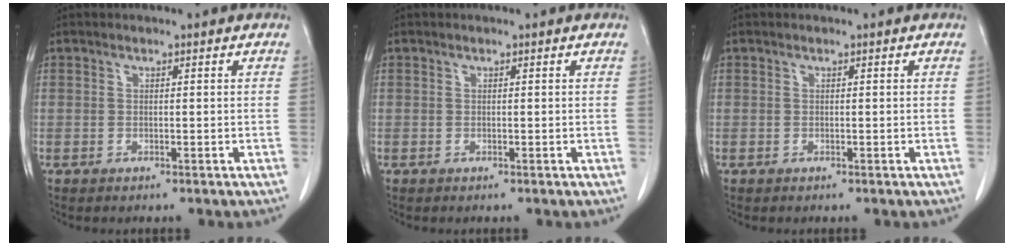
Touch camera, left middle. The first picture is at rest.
{"total": 0.0}
{"total": 0.0}